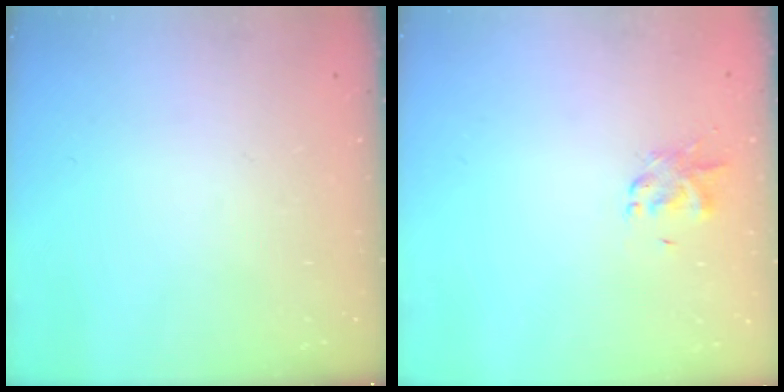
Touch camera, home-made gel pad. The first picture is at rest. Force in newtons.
{"total": 1.0, "press": 0.9, "slide": 0.3}